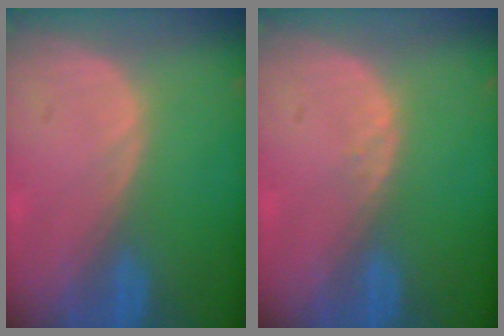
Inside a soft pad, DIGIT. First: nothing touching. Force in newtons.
{"total": 0.7, "press": 0.6, "slide": 0.2}